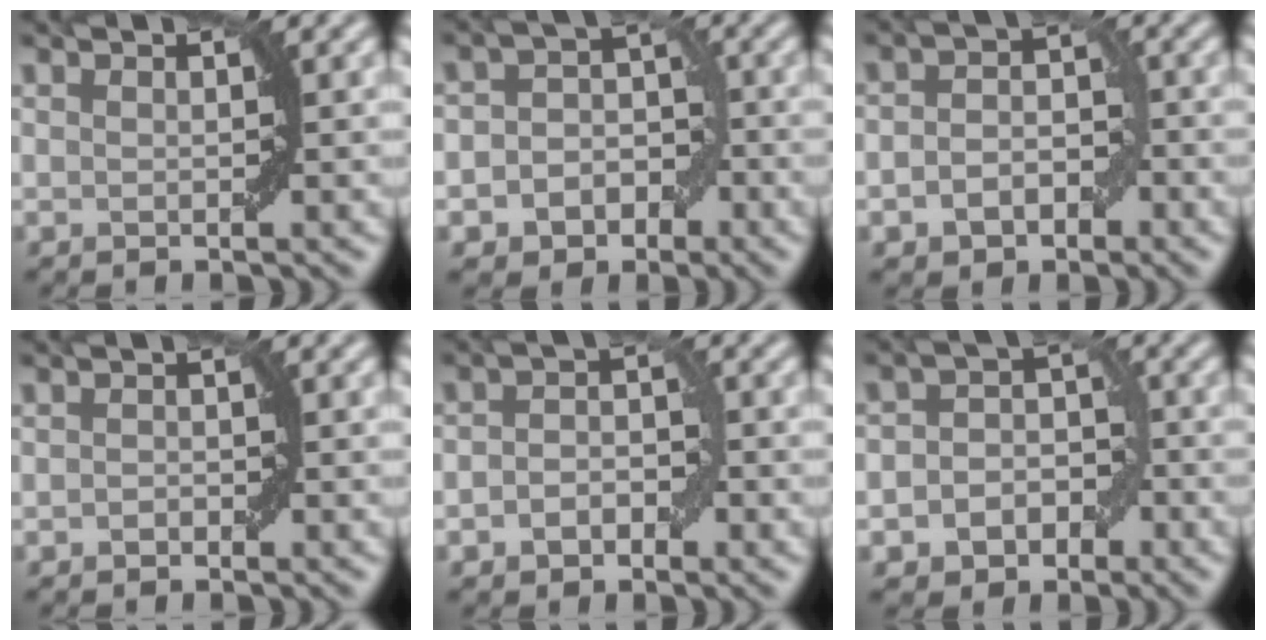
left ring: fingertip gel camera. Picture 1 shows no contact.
{"total": 5.0, "force": [-2.0, 4.1, 2.1], "torque": [0.002, 0.009, -0.047]}
{"total": 3.8, "force": [-1.4, 2.7, 2.3], "torque": [-0.031, 0.000, -0.027]}
{"total": 0.7, "force": [-0.4, 0.5, 0.4], "torque": [-0.006, 0.002, -0.006]}
{"total": 2.9, "force": [-0.9, 2.0, 1.9], "torque": [-0.028, 0.003, -0.019]}
{"total": 4.5, "force": [-1.8, 3.6, 2.1], "torque": [0.002, 0.002, -0.040]}